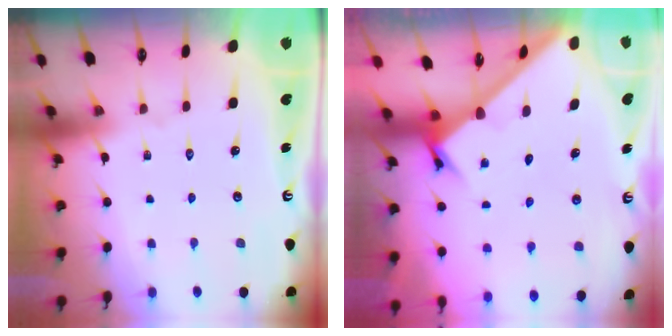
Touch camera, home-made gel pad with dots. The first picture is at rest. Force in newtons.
{"total": 2.6, "press": 2.6, "slide": 0.3}